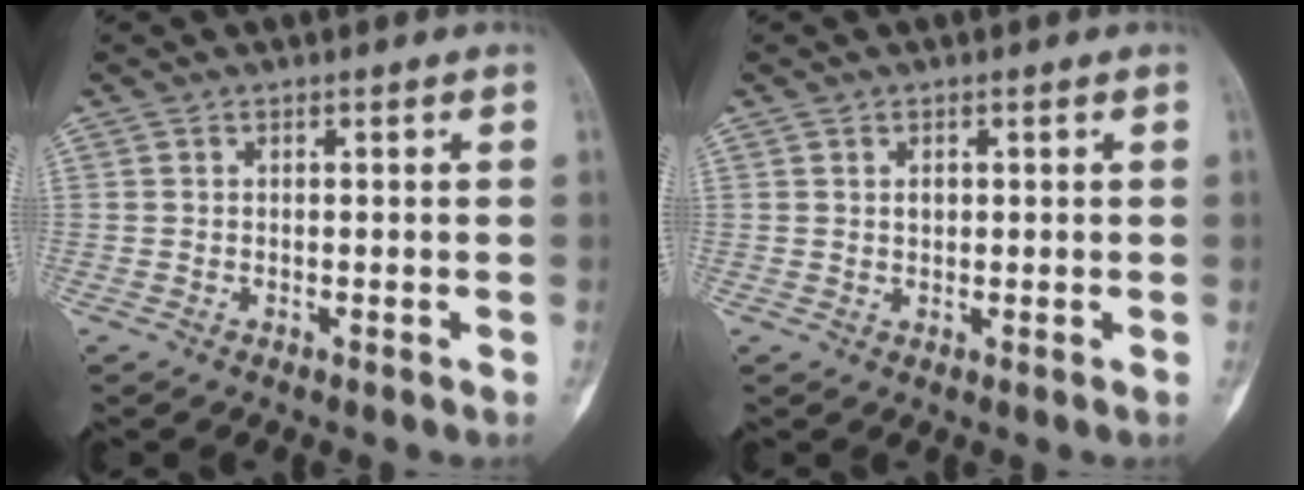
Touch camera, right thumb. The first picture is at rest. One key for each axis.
{"total": 1.1, "fx": 0.3, "fy": 0.8, "fz": 0.7, "tx": -0.011, "ty": 0.000, "tz": 0.007}